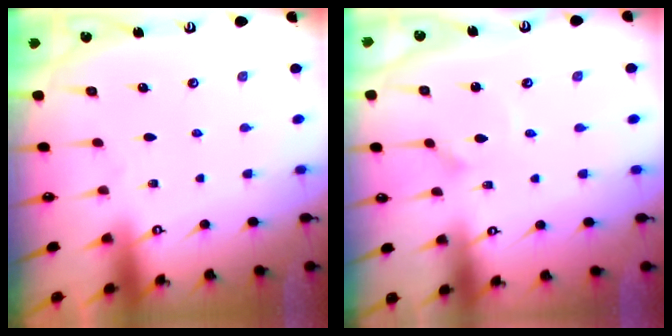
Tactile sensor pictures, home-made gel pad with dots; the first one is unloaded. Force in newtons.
{"total": 0.9, "press": 0.9, "slide": 0.1}